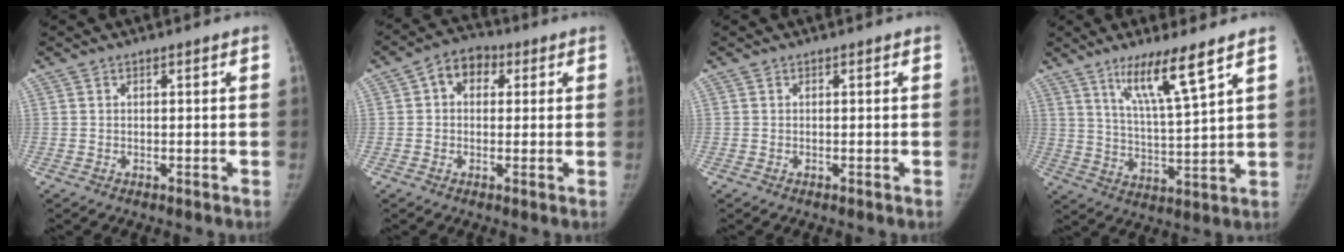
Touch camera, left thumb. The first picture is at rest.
{"total": 6.5, "force": [1.8, 4.9, 3.9], "torque": [-0.034, 0.013, 0.017]}
{"total": 0.0}
{"total": 10.9, "force": [7.0, 0.7, 8.4], "torque": [-0.152, -0.046, 0.131]}